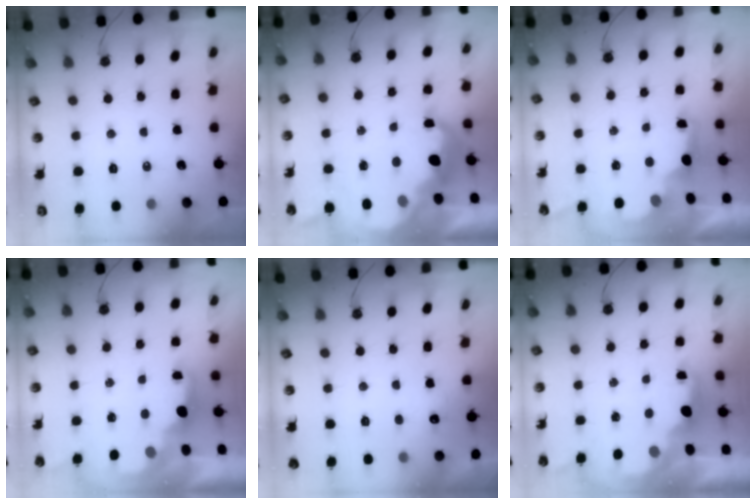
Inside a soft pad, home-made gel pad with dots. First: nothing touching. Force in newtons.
{"total": 12.3, "press": 12.2, "slide": 1.1}
{"total": 2.9, "press": 2.8, "slide": 0.9}
{"total": 2.4, "press": 2.2, "slide": 0.8}
{"total": 5.5, "press": 5.4, "slide": 0.7}
{"total": 2.2, "press": 2.0, "slide": 0.8}